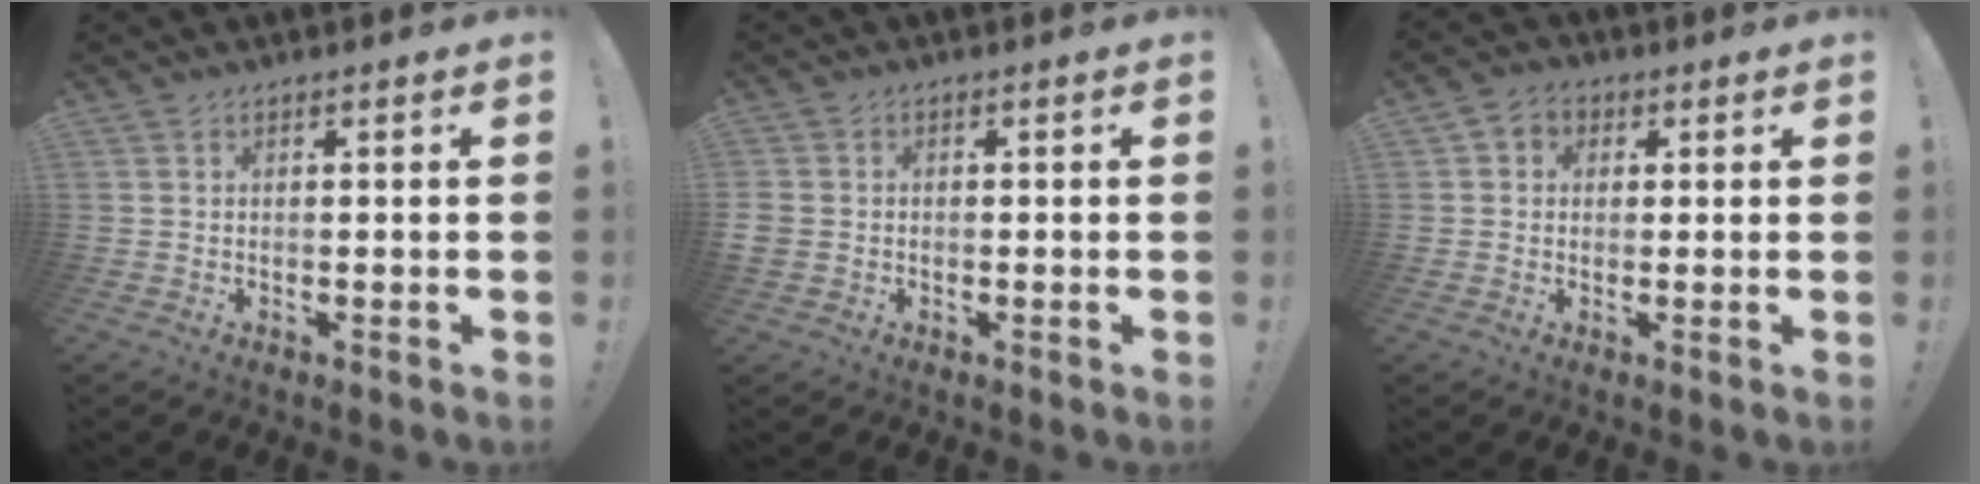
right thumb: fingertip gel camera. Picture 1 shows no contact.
{"total": 2.6, "force": [-0.7, 2.2, 1.1], "torque": [-0.031, 0.006, -0.011]}
{"total": 4.8, "force": [1.8, 3.7, 2.5], "torque": [-0.047, 0.006, 0.036]}